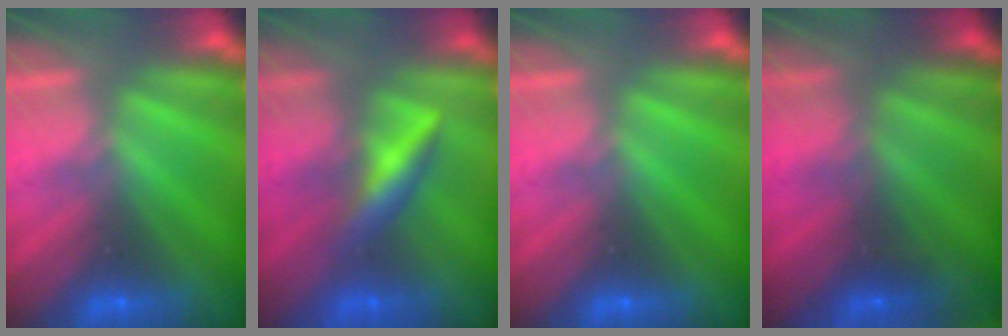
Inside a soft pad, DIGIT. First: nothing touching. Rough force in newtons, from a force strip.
{"total": 2.5}
{"total": 0.0}
{"total": 6.9}